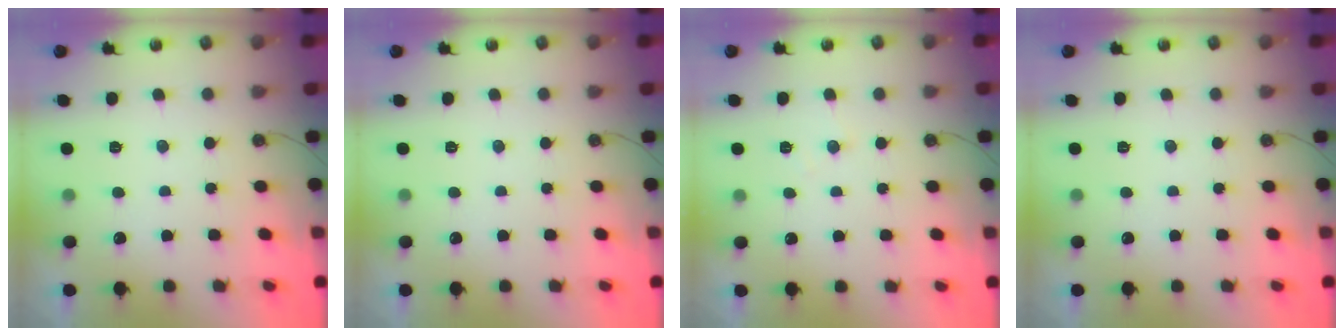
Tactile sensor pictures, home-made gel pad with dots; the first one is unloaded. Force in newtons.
{"total": 0.0}
{"total": 5.6, "press": 5.6, "slide": 0.9}
{"total": 0.0}